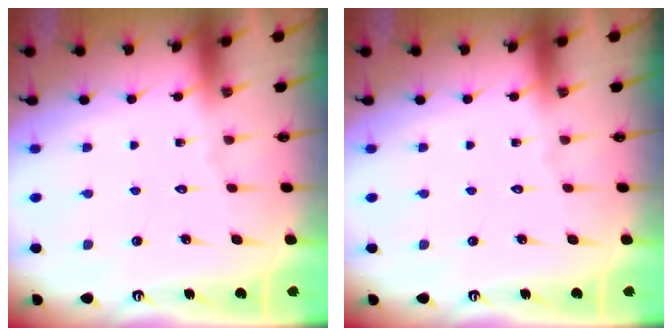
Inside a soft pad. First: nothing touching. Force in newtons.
{"total": 0.0}